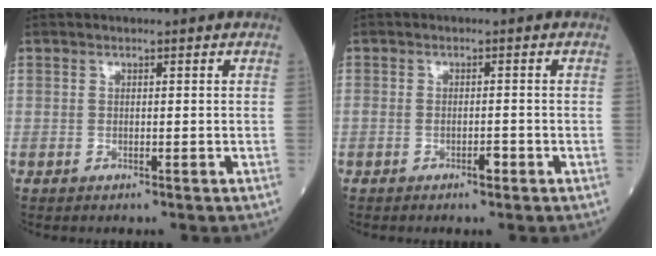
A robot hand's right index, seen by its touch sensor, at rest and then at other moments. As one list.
[{"total": 1.6, "force": [-0.9, 0.6, 1.1], "torque": [-0.017, 0.002, -0.014]}]